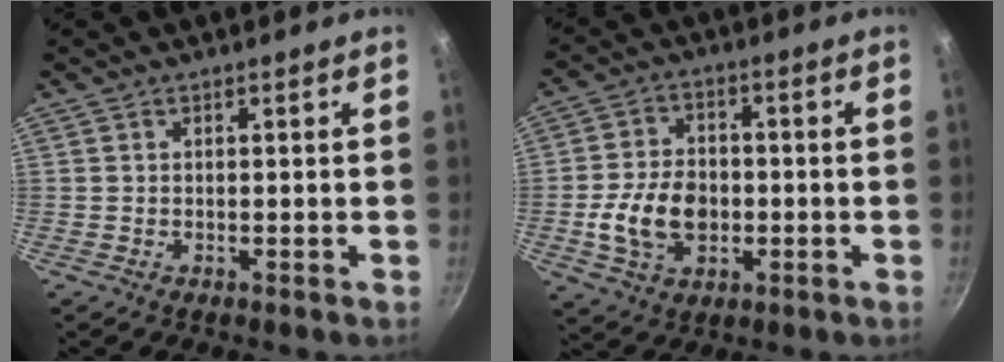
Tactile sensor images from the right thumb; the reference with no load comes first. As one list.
[{"total": 11.3, "force": [-2.0, 7.9, 7.8], "torque": [-0.126, 0.015, -0.037]}]